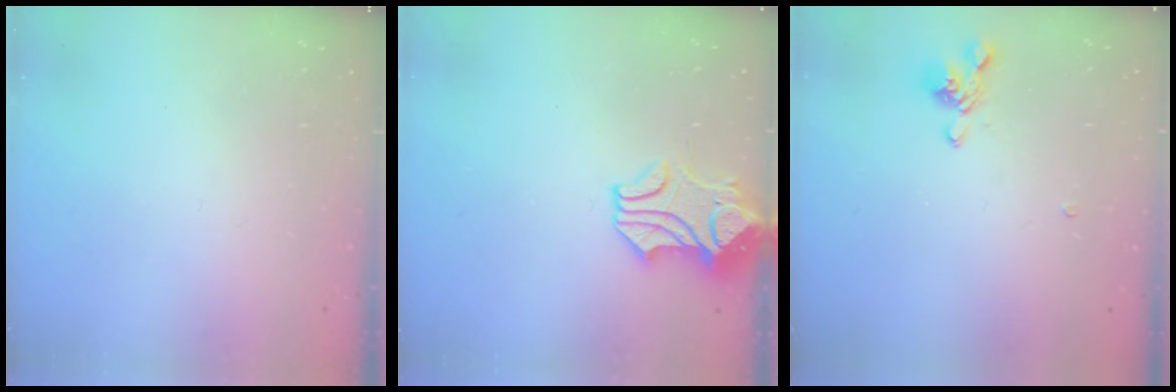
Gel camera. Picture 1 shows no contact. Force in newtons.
{"total": 2.0, "press": 1.7, "slide": 1.1}
{"total": 3.0, "press": 2.9, "slide": 0.6}